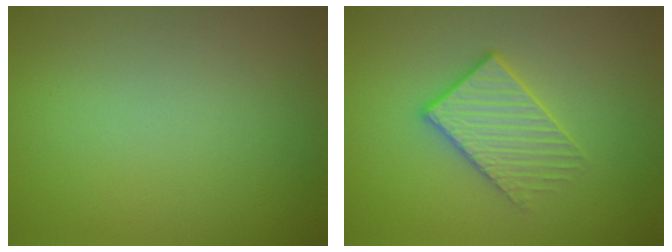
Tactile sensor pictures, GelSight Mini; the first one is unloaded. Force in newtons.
{"total": 3.1, "press": 2.8, "slide": 1.4}